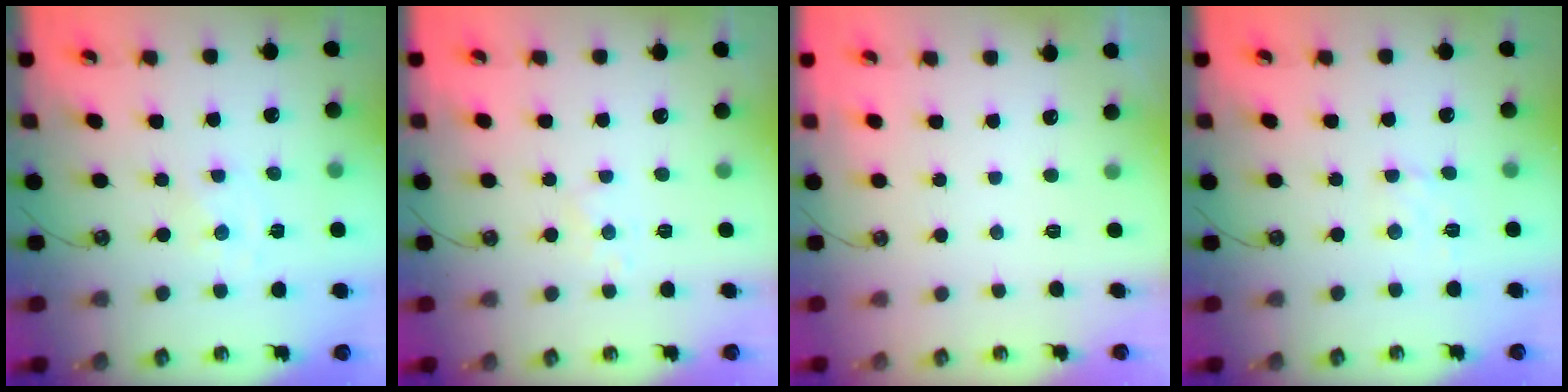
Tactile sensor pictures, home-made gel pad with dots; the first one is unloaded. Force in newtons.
{"total": 4.8, "press": 4.7, "slide": 0.6}
{"total": 0.0}
{"total": 2.1, "press": 2.0, "slide": 0.6}